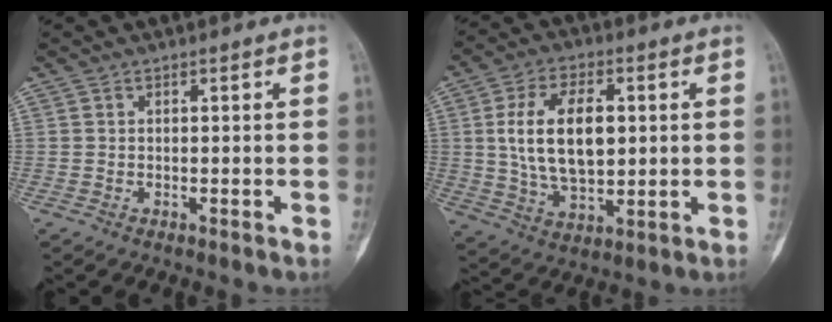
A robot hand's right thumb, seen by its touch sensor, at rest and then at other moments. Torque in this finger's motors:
{"motor_torque": [0.38, 2.21, 0.33, -0.06, 0.54]}